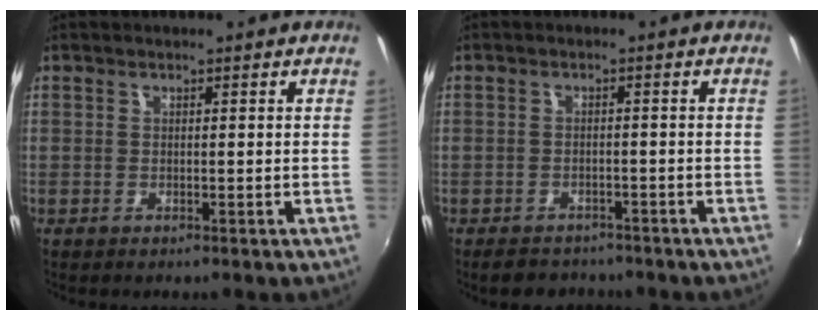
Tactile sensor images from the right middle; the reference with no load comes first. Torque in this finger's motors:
{"motor_torque": [0.63, -0.78, 0.04, 0.07]}